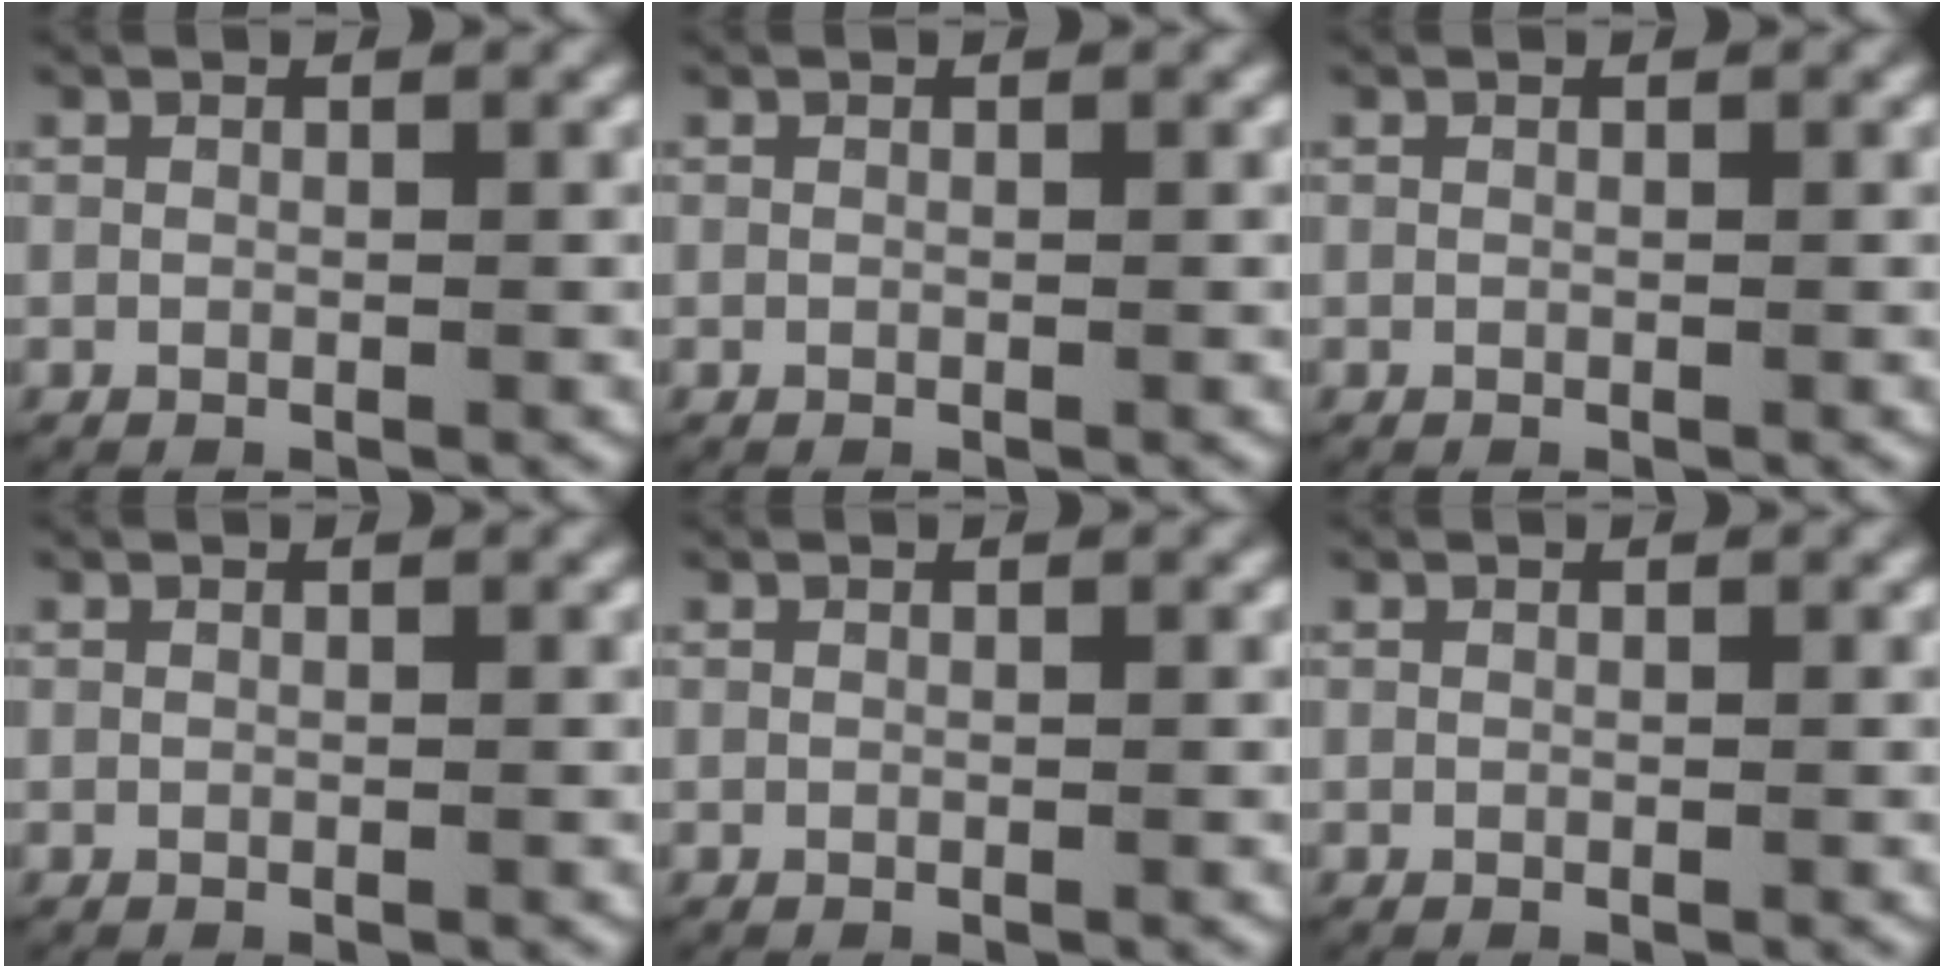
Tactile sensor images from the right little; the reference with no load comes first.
{"total": 0.0}
{"total": 0.0}
{"total": 0.0}
{"total": 0.0}
{"total": 0.0}